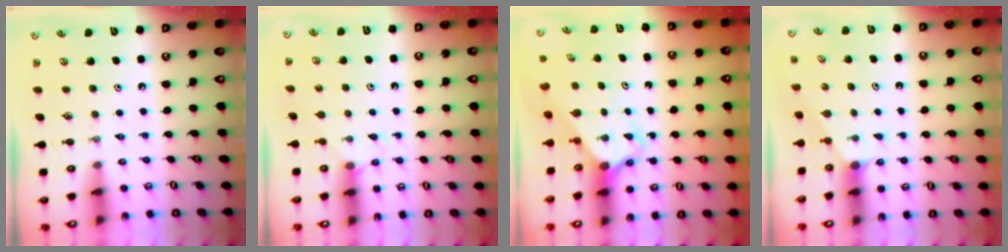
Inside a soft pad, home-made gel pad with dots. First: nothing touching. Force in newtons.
{"total": 5.2, "press": 5.2, "slide": 0.6}
{"total": 2.6, "press": 2.6, "slide": 0.2}
{"total": 1.0, "press": 1.0, "slide": 0.2}